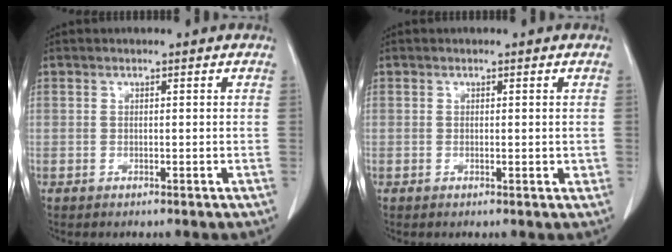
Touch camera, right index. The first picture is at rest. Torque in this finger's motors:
{"motor_torque": [-0.15, 0.18, 0.07, -0.01]}